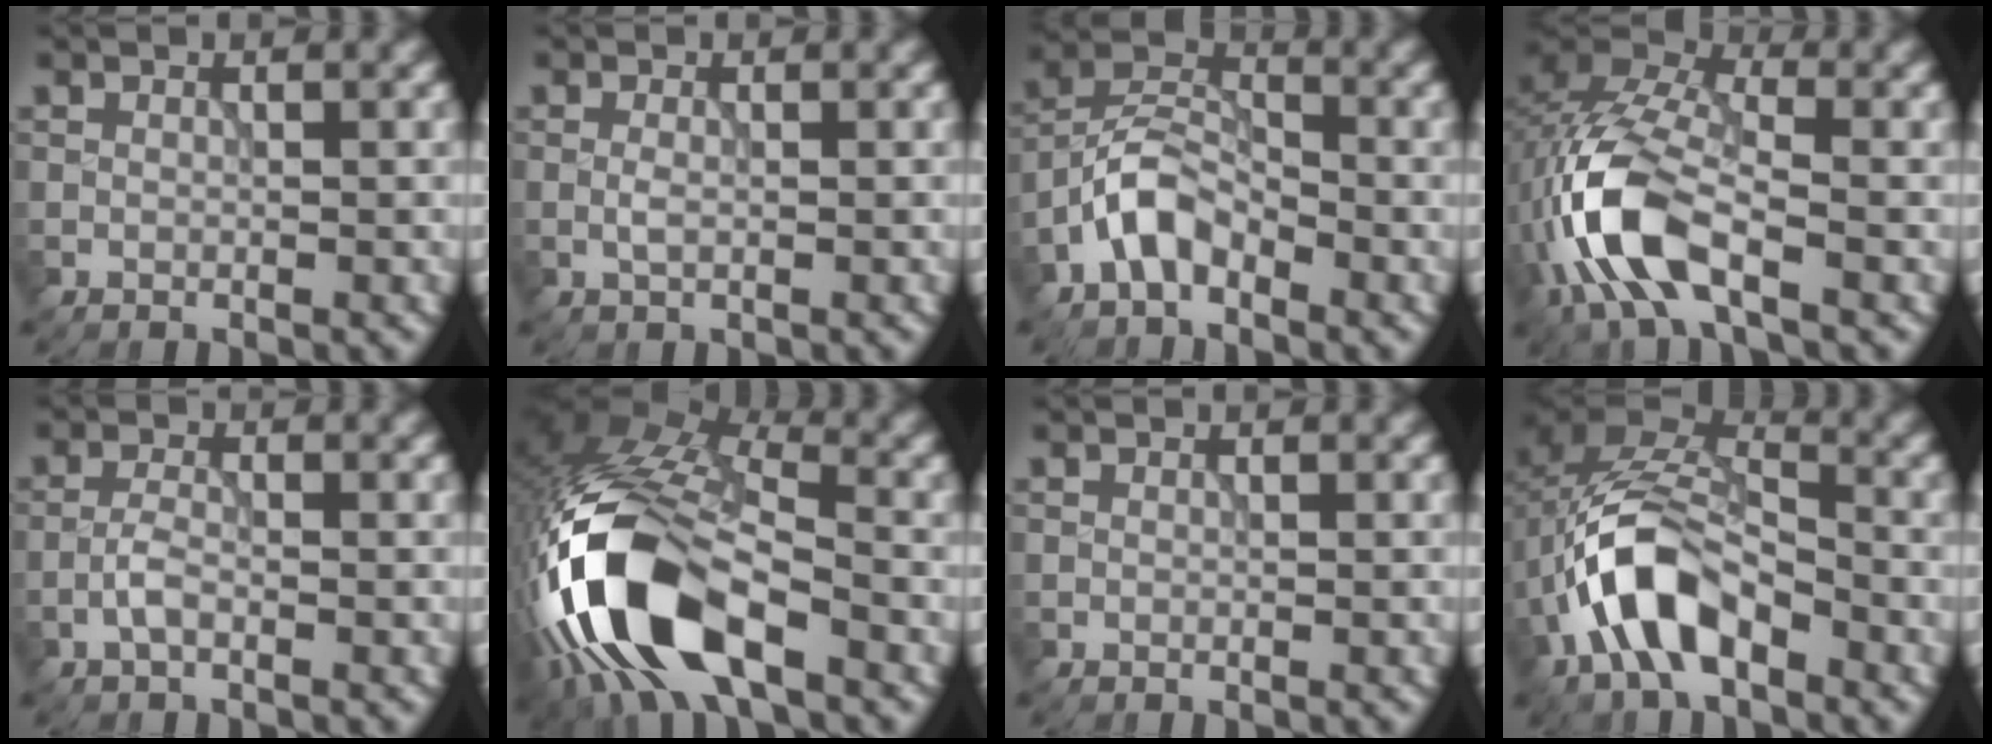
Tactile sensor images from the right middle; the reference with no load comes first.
{"total": 0.8, "force": [-0.1, 0.3, 0.8], "torque": [-0.018, 0.000, -0.005]}
{"total": 4.4, "force": [-2.7, 2.4, 2.6], "torque": [-0.045, 0.018, -0.062]}
{"total": 9.0, "force": [-3.2, 4.2, 7.3], "torque": [-0.166, 0.010, -0.074]}
{"total": 1.5, "force": [-0.8, 0.5, 1.2], "torque": [-0.026, 0.005, -0.022]}
{"total": 14.4, "force": [-5.7, 7.1, 11.1], "torque": [-0.221, -0.009, -0.110]}
{"total": 0.0}
{"total": 8.6, "force": [-3.2, 4.9, 6.3], "torque": [-0.115, 0.016, -0.069]}